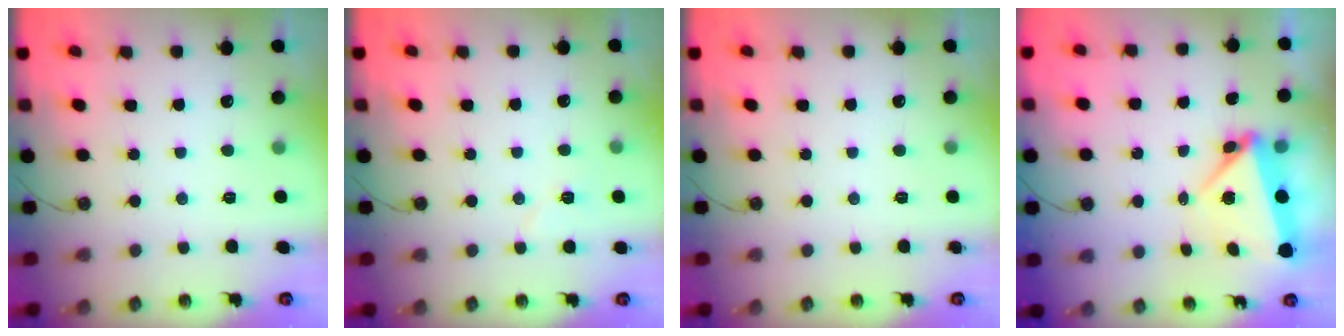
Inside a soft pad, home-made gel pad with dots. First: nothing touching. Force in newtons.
{"total": 5.9, "press": 5.4, "slide": 2.4}
{"total": 0.0}
{"total": 7.7, "press": 4.8, "slide": 6.1}